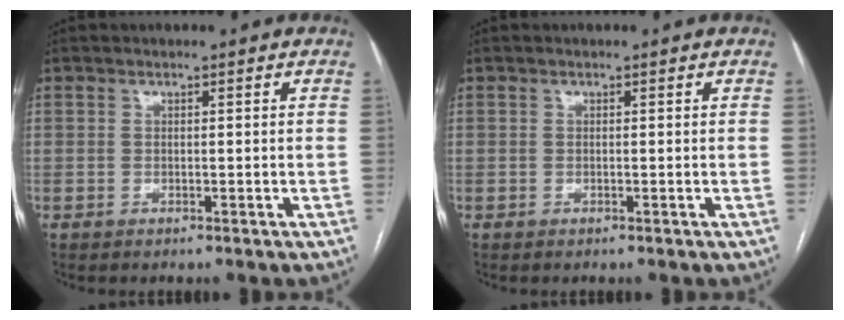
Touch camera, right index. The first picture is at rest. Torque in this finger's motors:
{"motor_torque": [0.06, 0.01, -0.07, 0.00]}